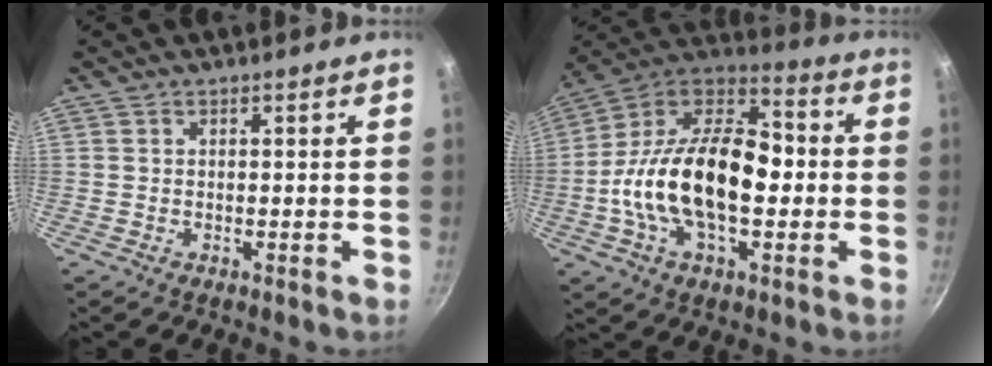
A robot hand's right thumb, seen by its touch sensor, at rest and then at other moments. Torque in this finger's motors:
{"motor_torque": [-0.13, 1.25, 1.45, -1.32, 0.28]}